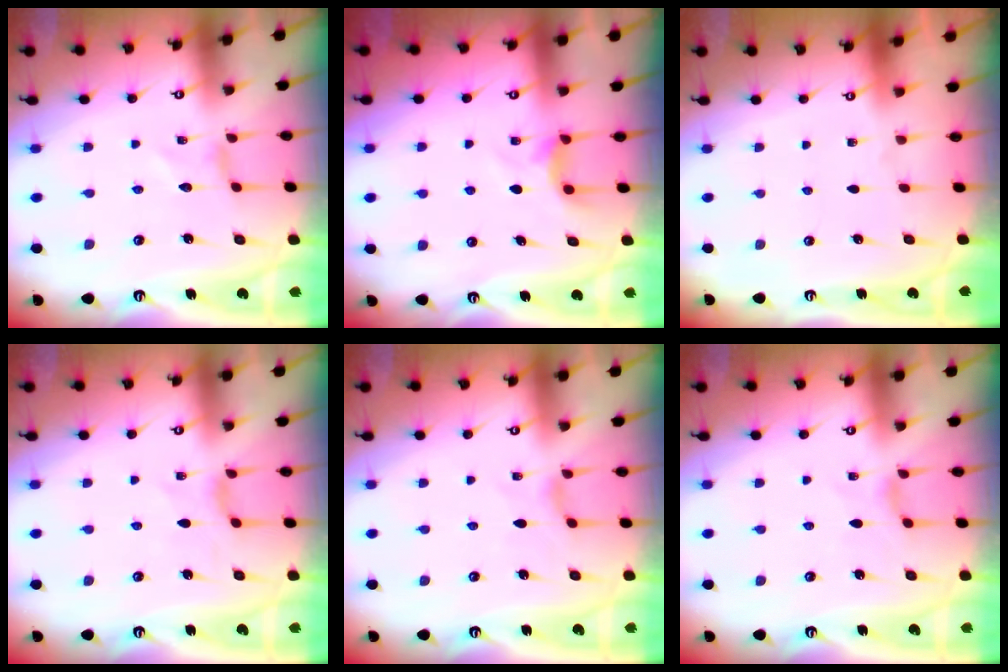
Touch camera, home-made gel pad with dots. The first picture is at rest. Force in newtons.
{"total": 4.1, "press": 4.1, "slide": 0.6}
{"total": 0.0}
{"total": 2.4, "press": 2.4, "slide": 0.5}
{"total": 1.7, "press": 1.6, "slide": 0.4}
{"total": 1.7, "press": 1.6, "slide": 0.4}